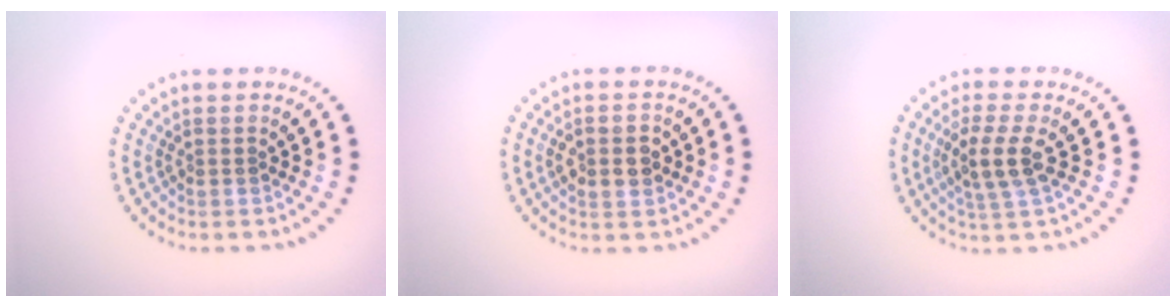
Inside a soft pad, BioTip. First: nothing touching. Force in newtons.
{"total": 2.3, "press": 2.3, "slide": 0.0}
{"total": 3.3, "press": 2.9, "slide": 1.5}